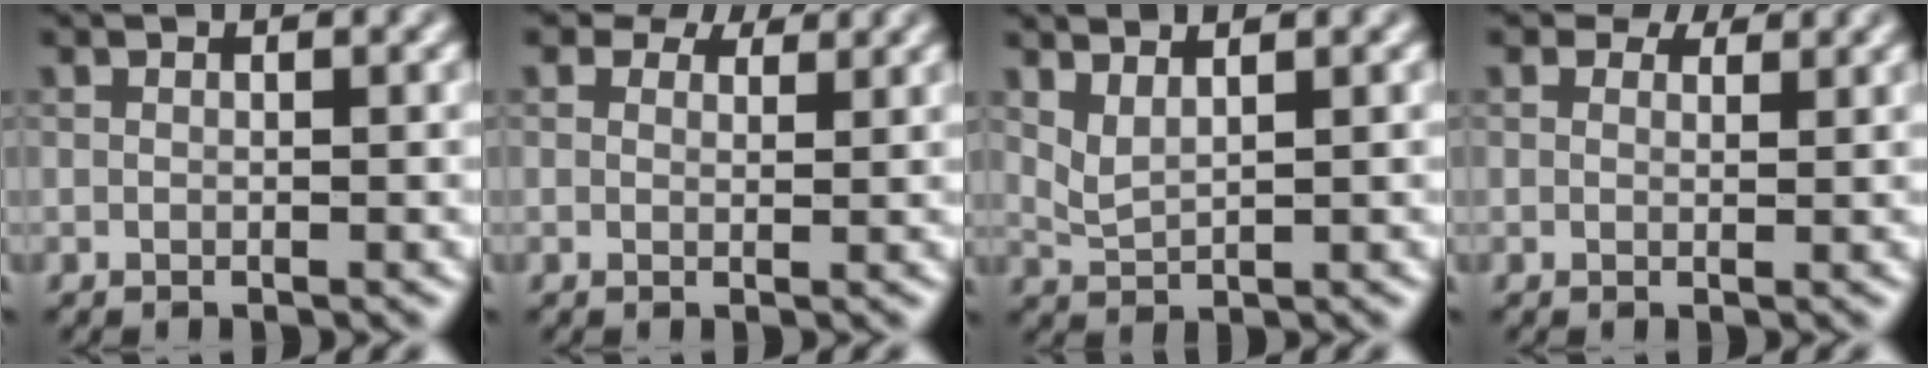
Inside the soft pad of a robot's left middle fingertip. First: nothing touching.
{"total": 3.0, "force": [2.5, 1.3, 1.0], "torque": [-0.019, -0.004, 0.031]}
{"total": 1.9, "force": [1.4, 0.5, 1.1], "torque": [-0.026, -0.004, 0.032]}
{"total": 2.1, "force": [1.7, 1.0, 0.7], "torque": [-0.017, -0.003, 0.015]}